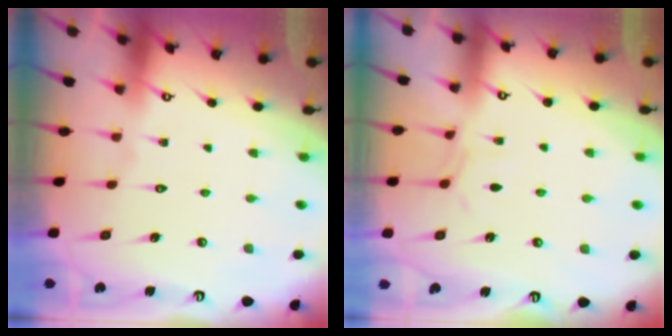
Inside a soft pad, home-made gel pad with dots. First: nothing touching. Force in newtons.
{"total": 4.9, "press": 4.9, "slide": 0.7}